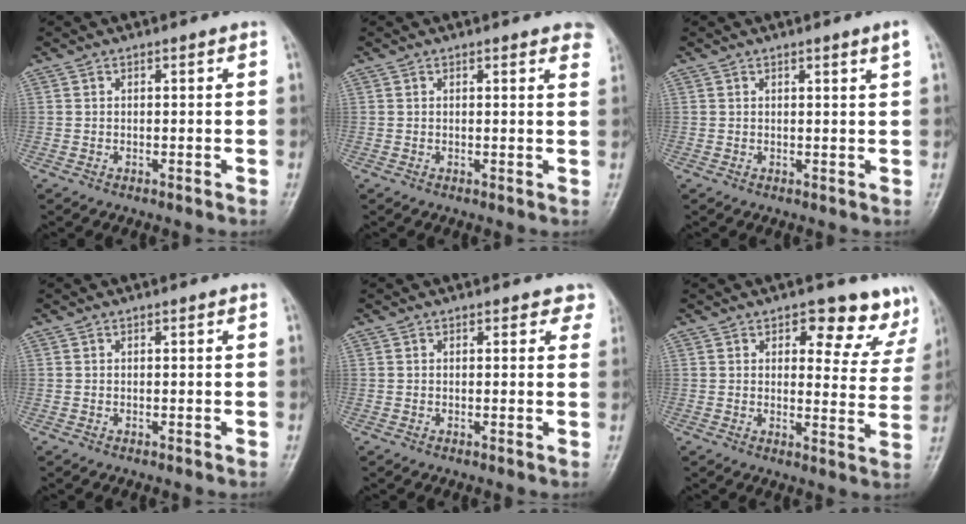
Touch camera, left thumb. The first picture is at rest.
{"total": 4.8, "force": [3.8, 1.2, 2.5], "torque": [-0.014, -0.008, 0.030]}
{"total": 1.8, "force": [1.1, -0.4, 1.4], "torque": [-0.022, -0.010, 0.017]}
{"total": 0.0}
{"total": 2.9, "force": [2.2, 1.6, 0.8], "torque": [0.024, -0.007, 0.007]}
{"total": 10.9, "force": [8.2, 5.4, 4.7], "torque": [-0.002, -0.046, 0.080]}